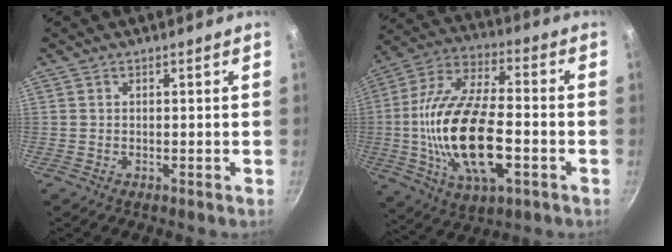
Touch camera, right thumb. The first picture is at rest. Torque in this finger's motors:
{"motor_torque": [0.83, 0.64, 2.50, -0.28, 0.82]}